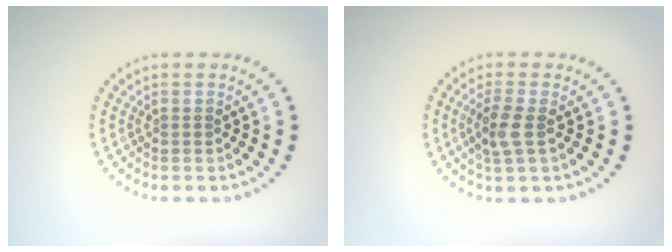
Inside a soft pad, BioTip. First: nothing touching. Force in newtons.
{"total": 2.5, "press": 2.3, "slide": 1.0}